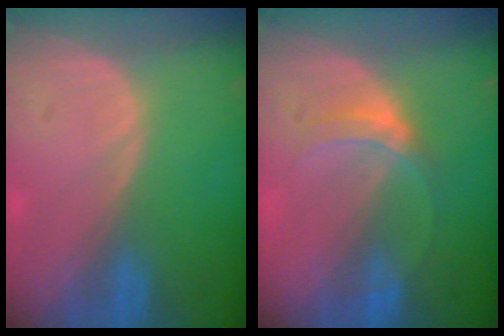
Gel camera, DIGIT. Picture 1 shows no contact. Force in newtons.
{"total": 4.0, "press": 3.7, "slide": 1.6}